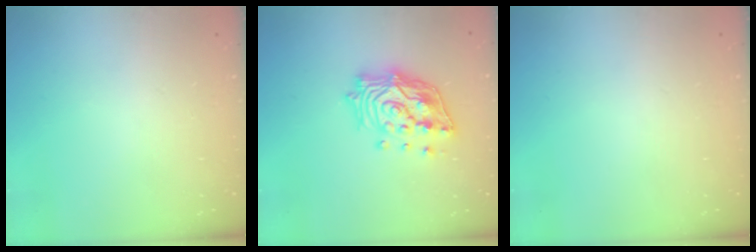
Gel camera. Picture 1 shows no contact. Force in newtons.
{"total": 18.1, "press": 17.9, "slide": 2.7}
{"total": 0.0}